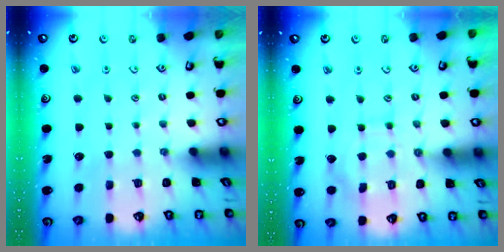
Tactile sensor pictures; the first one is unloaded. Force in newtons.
{"total": 8.9, "press": 8.9, "slide": 1.2}